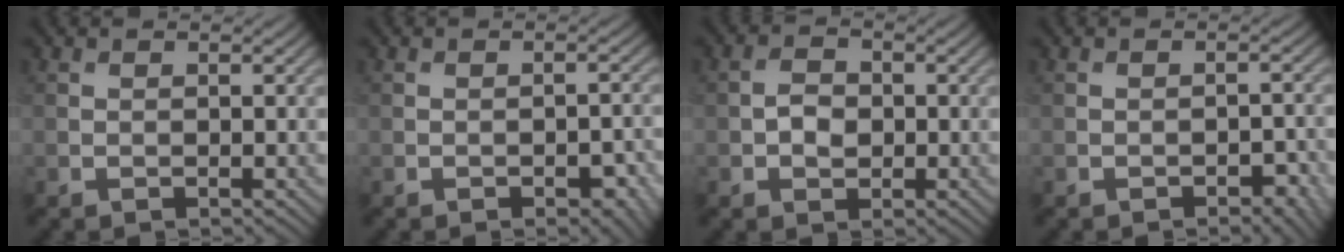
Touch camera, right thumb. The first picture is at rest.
{"total": 3.2, "force": [-1.5, 1.4, 2.4], "torque": [-0.030, -0.001, -0.016]}
{"total": 2.6, "force": [-0.4, 2.1, 1.6], "torque": [-0.033, -0.001, -0.011]}
{"total": 2.6, "force": [-1.5, 1.3, 1.7], "torque": [-0.020, 0.001, -0.016]}